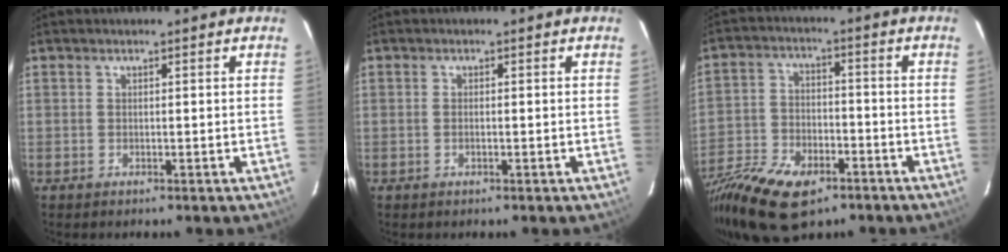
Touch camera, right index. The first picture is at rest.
{"total": 0.6, "force": [-0.2, 0.2, 0.6], "torque": [-0.012, 0.000, -0.004]}
{"total": 19.4, "force": [-12.5, 9.7, 11.3], "torque": [-0.263, -0.044, -0.218]}